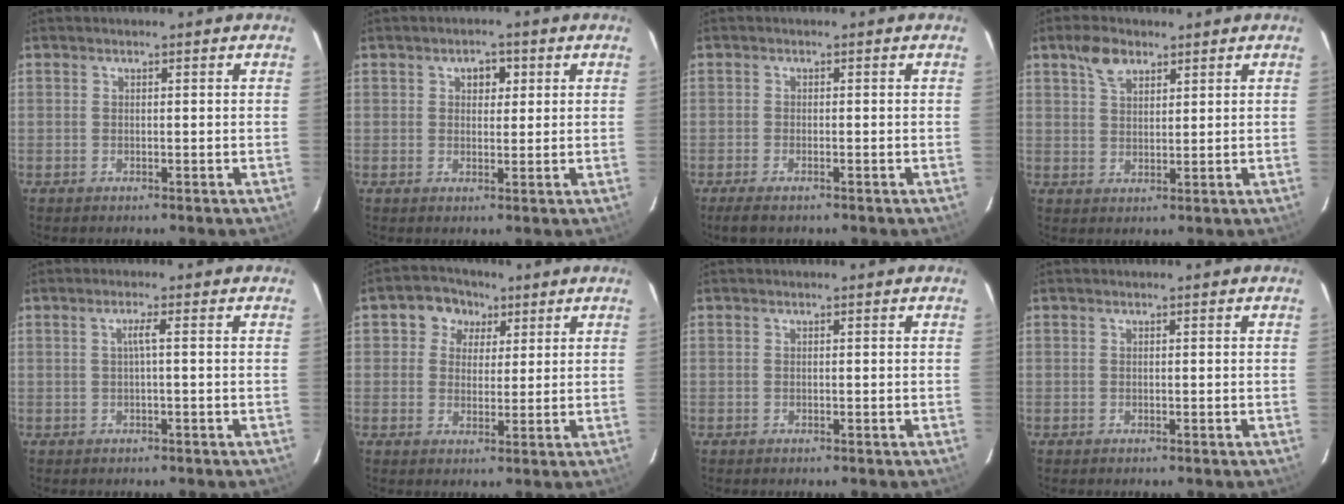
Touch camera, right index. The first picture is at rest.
{"total": 2.9, "force": [1.0, 2.2, 1.6], "torque": [-0.018, 0.011, 0.017]}
{"total": 3.2, "force": [-2.5, 0.9, 1.9], "torque": [-0.047, -0.009, -0.045]}
{"total": 4.9, "force": [3.1, 2.7, 2.8], "torque": [-0.048, 0.012, 0.059]}
{"total": 1.6, "force": [-0.1, -0.4, 1.5], "torque": [-0.027, 0.003, -0.003]}
{"total": 6.0, "force": [2.3, 5.4, 1.5], "torque": [-0.020, 0.017, 0.032]}
{"total": 0.0}
{"total": 0.0}